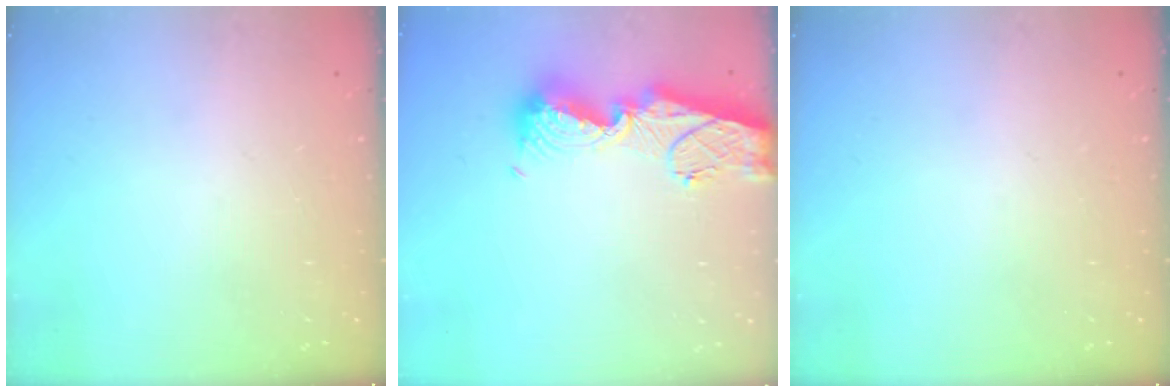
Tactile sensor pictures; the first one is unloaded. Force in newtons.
{"total": 13.4, "press": 13.3, "slide": 1.6}
{"total": 0.0}